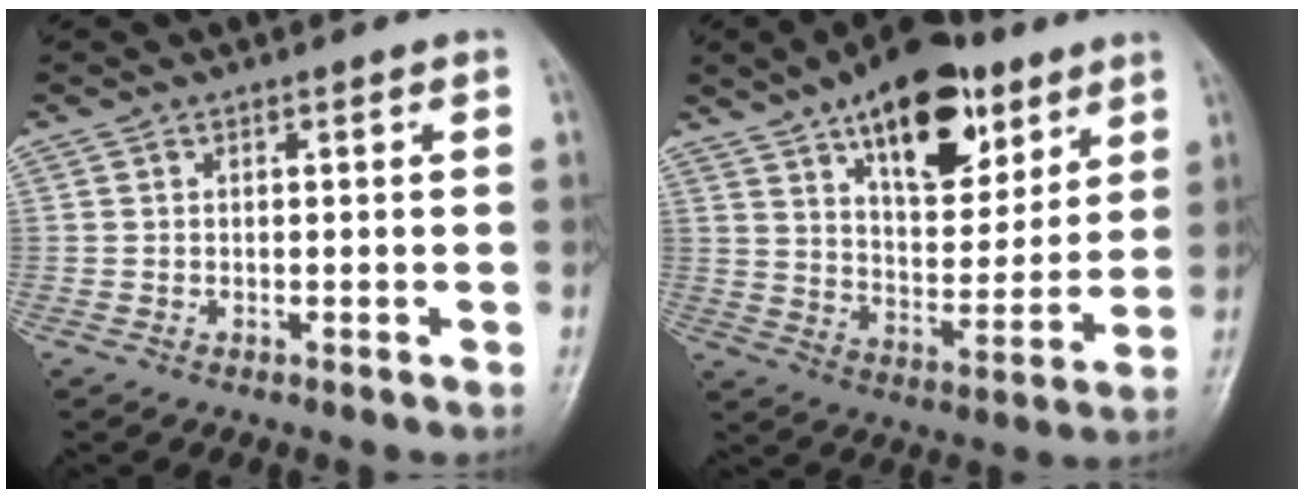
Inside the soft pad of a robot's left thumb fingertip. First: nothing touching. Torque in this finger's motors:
{"motor_torque": [0.82, 0.50, 1.30, -1.48, 0.12]}